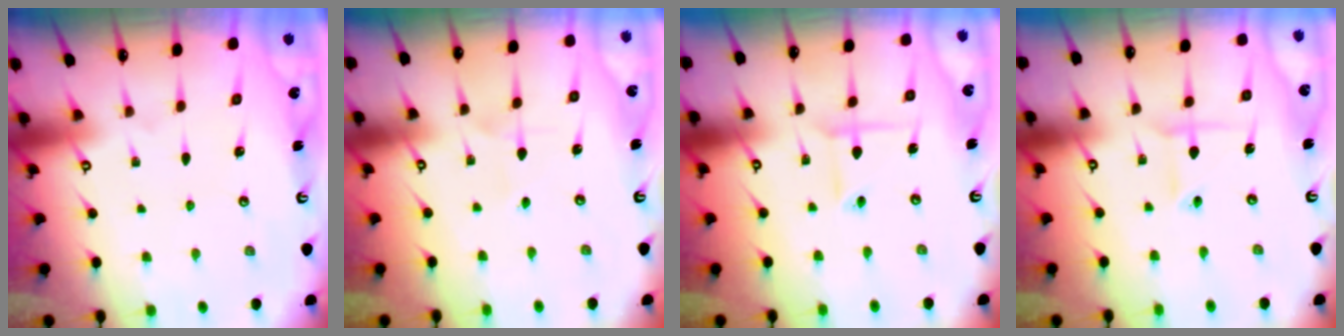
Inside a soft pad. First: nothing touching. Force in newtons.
{"total": 4.5, "press": 4.5, "slide": 0.4}
{"total": 3.7, "press": 3.7, "slide": 0.4}
{"total": 3.1, "press": 3.0, "slide": 0.6}